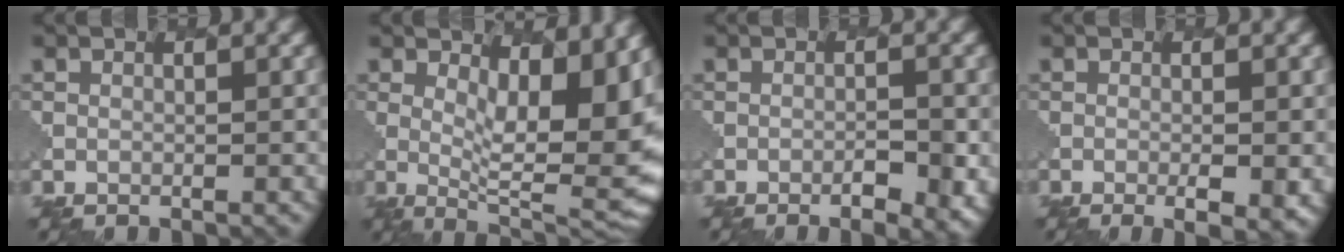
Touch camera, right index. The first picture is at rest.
{"total": 11.7, "force": [2.6, 4.9, 10.3], "torque": [-0.117, -0.012, 0.044]}
{"total": 3.5, "force": [-1.7, 1.0, 2.9], "torque": [-0.050, 0.003, -0.021]}
{"total": 3.6, "force": [-1.0, 0.9, 3.3], "torque": [-0.046, -0.009, -0.007]}